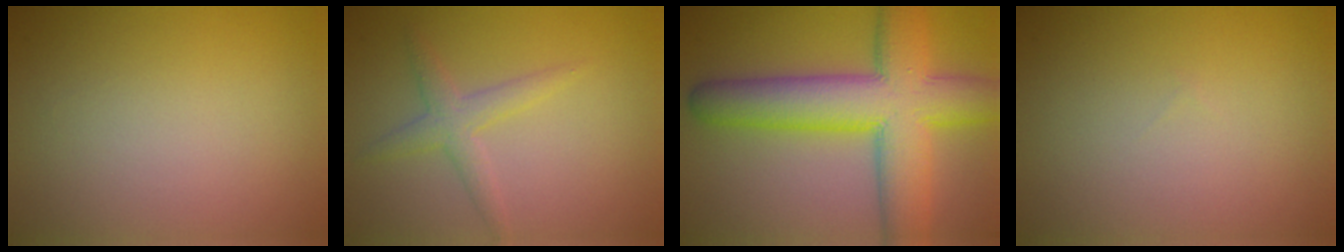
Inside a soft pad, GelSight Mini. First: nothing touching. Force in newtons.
{"total": 2.2, "press": 2.2, "slide": 0.1}
{"total": 11.3, "press": 11.3, "slide": 0.3}
{"total": 0.0}